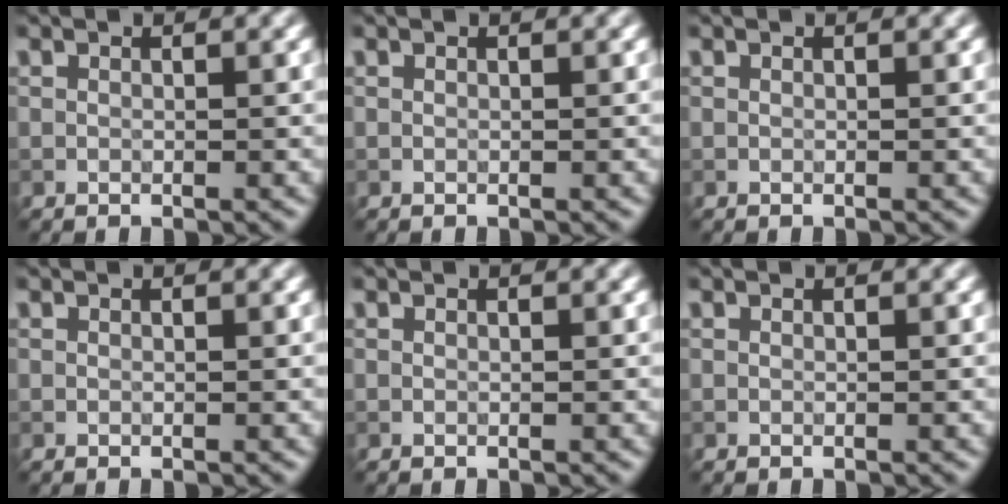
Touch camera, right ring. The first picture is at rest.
{"total": 0.0}
{"total": 0.0}
{"total": 0.0}
{"total": 0.0}
{"total": 0.0}